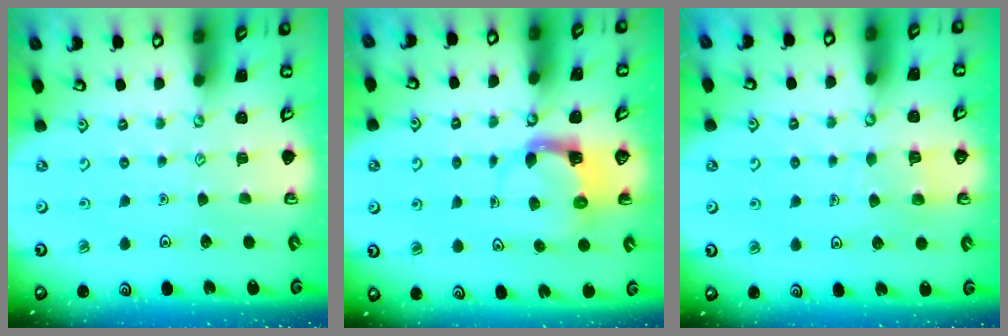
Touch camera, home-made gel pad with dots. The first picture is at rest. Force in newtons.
{"total": 3.9, "press": 3.8, "slide": 0.6}
{"total": 4.7, "press": 4.7, "slide": 0.4}